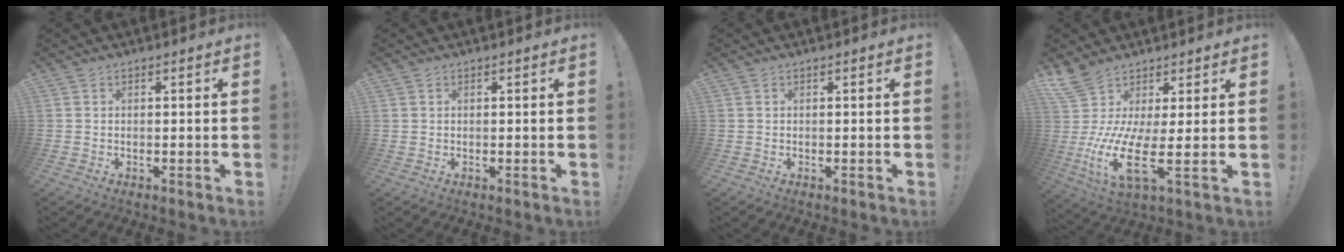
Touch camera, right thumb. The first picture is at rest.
{"total": 0.6, "force": [0.4, 0.5, 0.1], "torque": [-0.007, 0.004, 0.008]}
{"total": 0.0}
{"total": 12.9, "force": [3.2, 3.0, 12.2], "torque": [-0.275, -0.056, 0.054]}